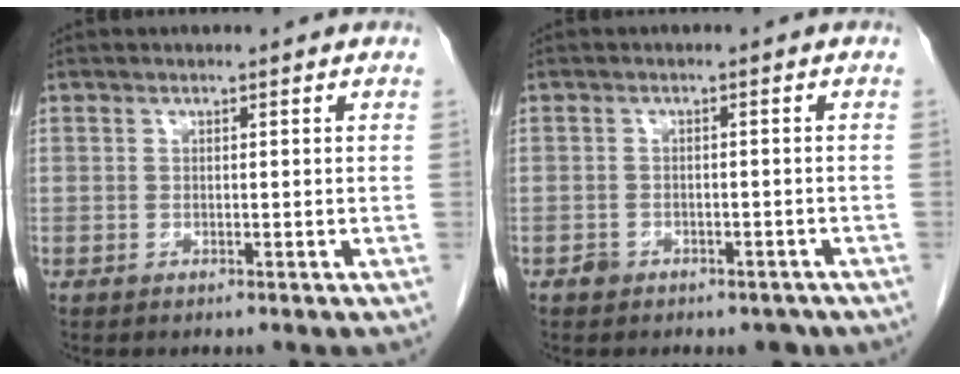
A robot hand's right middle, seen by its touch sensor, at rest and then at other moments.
{"total": 2.8, "force": [-2.1, 1.9, 0.6], "torque": [-0.002, 0.009, -0.024]}